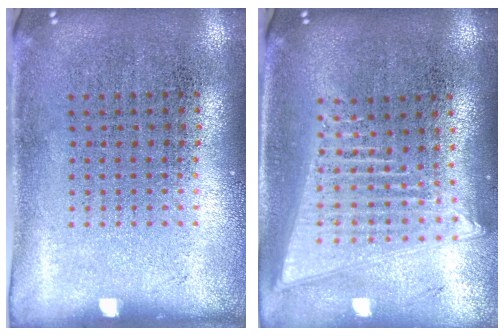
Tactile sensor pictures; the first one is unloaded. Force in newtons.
{"total": 2.1, "press": 1.8, "slide": 1.1}